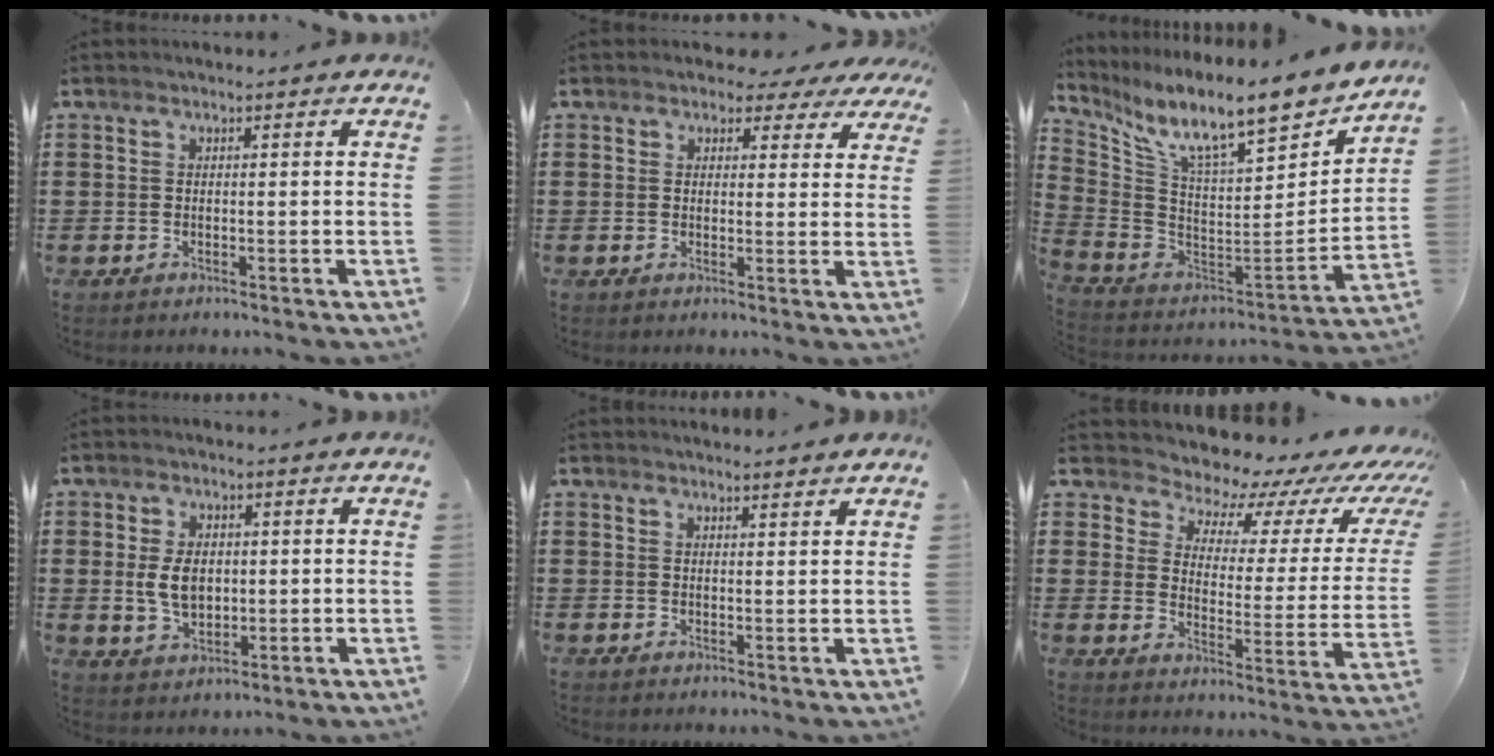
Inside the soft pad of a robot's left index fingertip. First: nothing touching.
{"total": 2.6, "force": [2.0, 1.6, 0.8], "torque": [-0.009, 0.000, 0.031]}
{"total": 11.5, "force": [8.7, 2.1, 7.2], "torque": [-0.146, -0.073, 0.141]}
{"total": 5.5, "force": [0.3, 3.6, 4.2], "torque": [-0.093, 0.003, -0.001]}
{"total": 1.8, "force": [1.8, 0.0, 0.4], "torque": [-0.012, 0.001, 0.035]}
{"total": 6.8, "force": [6.1, 2.5, 1.5], "torque": [-0.044, -0.056, 0.098]}